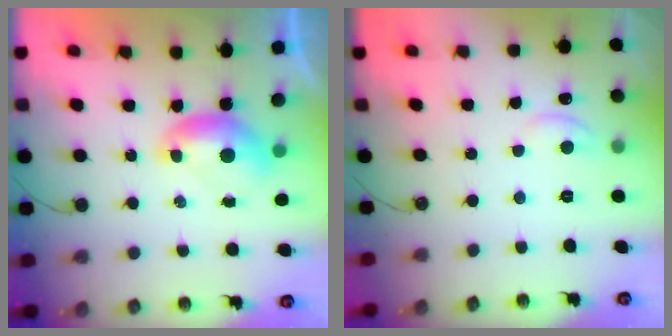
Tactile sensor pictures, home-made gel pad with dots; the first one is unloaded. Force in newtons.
{"total": 1.5, "press": 1.4, "slide": 0.5}